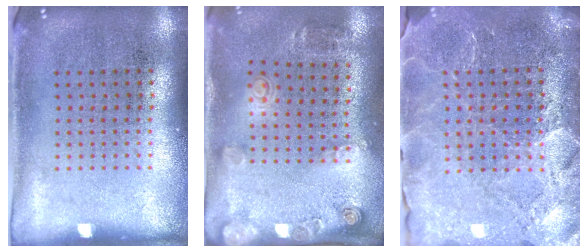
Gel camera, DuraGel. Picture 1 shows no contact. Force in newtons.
{"total": 1.9, "press": 1.3, "slide": 1.4}
{"total": 3.6, "press": 3.4, "slide": 1.1}